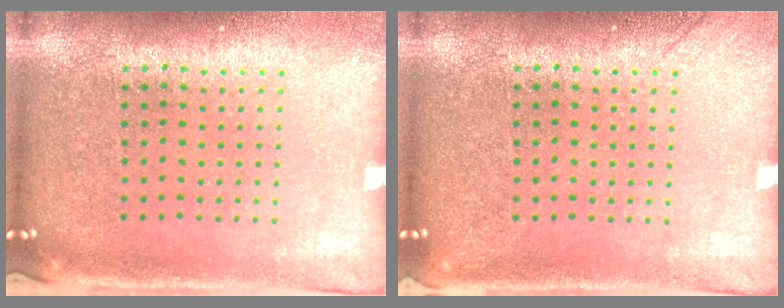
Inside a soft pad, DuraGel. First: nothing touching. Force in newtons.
{"total": 1.1, "press": 1.1, "slide": 0.3}